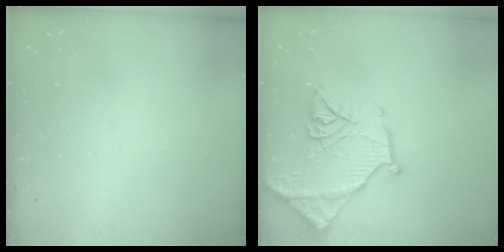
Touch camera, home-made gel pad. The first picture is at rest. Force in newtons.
{"total": 17.5, "press": 17.4, "slide": 1.9}